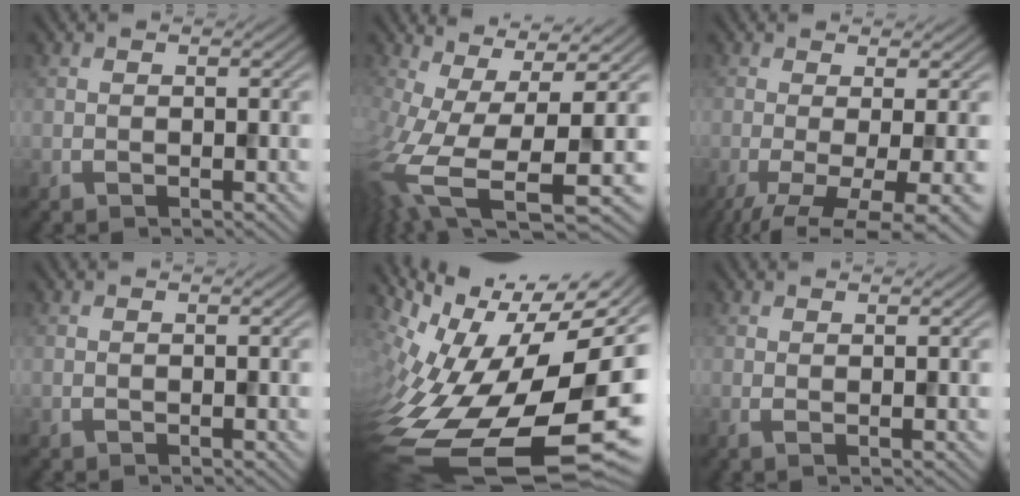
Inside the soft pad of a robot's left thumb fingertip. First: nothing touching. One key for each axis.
{"total": 12.8, "fx": -3.6, "fy": 4.2, "fz": 11.5, "tx": -0.260, "ty": -0.045, "tz": -0.040}
{"total": 7.9, "fx": -2.6, "fy": 2.3, "fz": 7.0, "tx": -0.101, "ty": -0.012, "tz": -0.028}
{"total": 0.0}
{"total": 17.3, "fx": -4.6, "fy": 8.3, "fz": 14.5, "tx": -0.250, "ty": -0.022, "tz": -0.052}
{"total": 0.9, "fx": 0.5, "fy": 0.2, "fz": 0.7, "tx": -0.009, "ty": -0.002, "tz": 0.009}